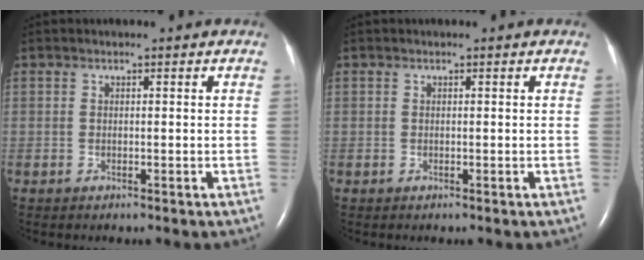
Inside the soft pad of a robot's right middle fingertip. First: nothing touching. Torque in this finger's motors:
{"motor_torque": [0.00, 0.01, 0.00, 0.00]}